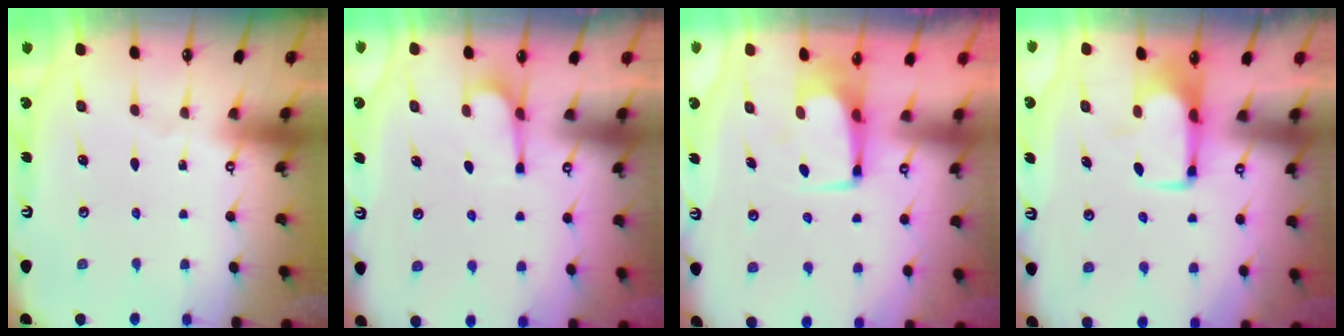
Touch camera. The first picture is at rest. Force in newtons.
{"total": 1.0, "press": 0.3, "slide": 1.0}
{"total": 5.3, "press": 5.3, "slide": 0.5}
{"total": 2.0, "press": 1.9, "slide": 0.4}